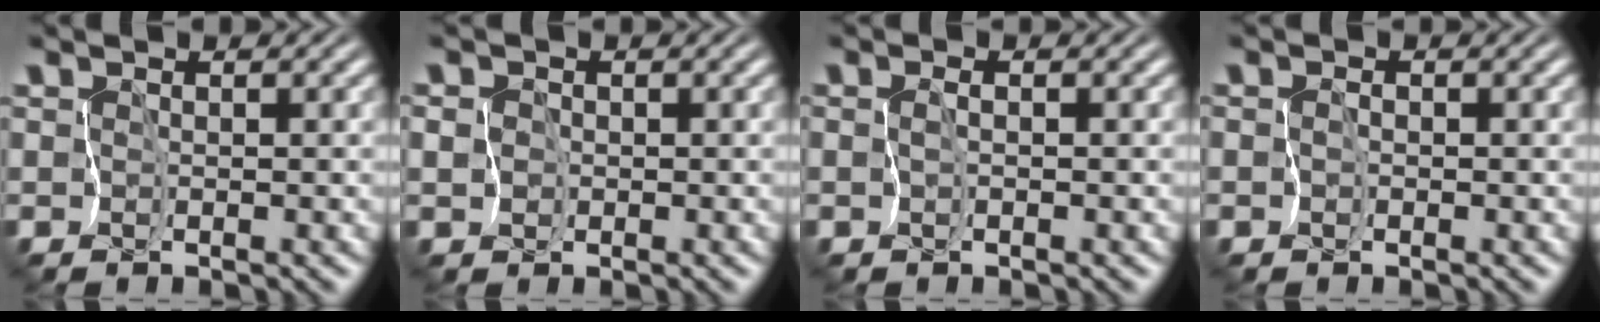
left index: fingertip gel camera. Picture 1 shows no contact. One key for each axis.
{"total": 2.1, "fx": -0.3, "fy": 2.0, "fz": 0.5, "tx": 0.001, "ty": 0.011, "tz": -0.022}
{"total": 0.7, "fx": -0.4, "fy": 0.2, "fz": 0.5, "tx": -0.003, "ty": 0.002, "tz": -0.007}
{"total": 0.8, "fx": -0.4, "fy": 0.6, "fz": 0.2, "tx": 0.010, "ty": 0.004, "tz": -0.009}